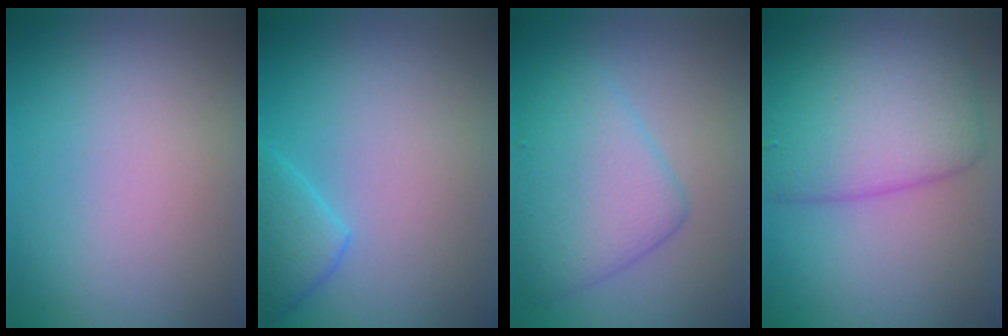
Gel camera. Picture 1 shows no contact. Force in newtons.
{"total": 2.8, "press": 2.8, "slide": 0.3}
{"total": 5.1, "press": 5.1, "slide": 0.2}
{"total": 6.7, "press": 6.7, "slide": 0.1}